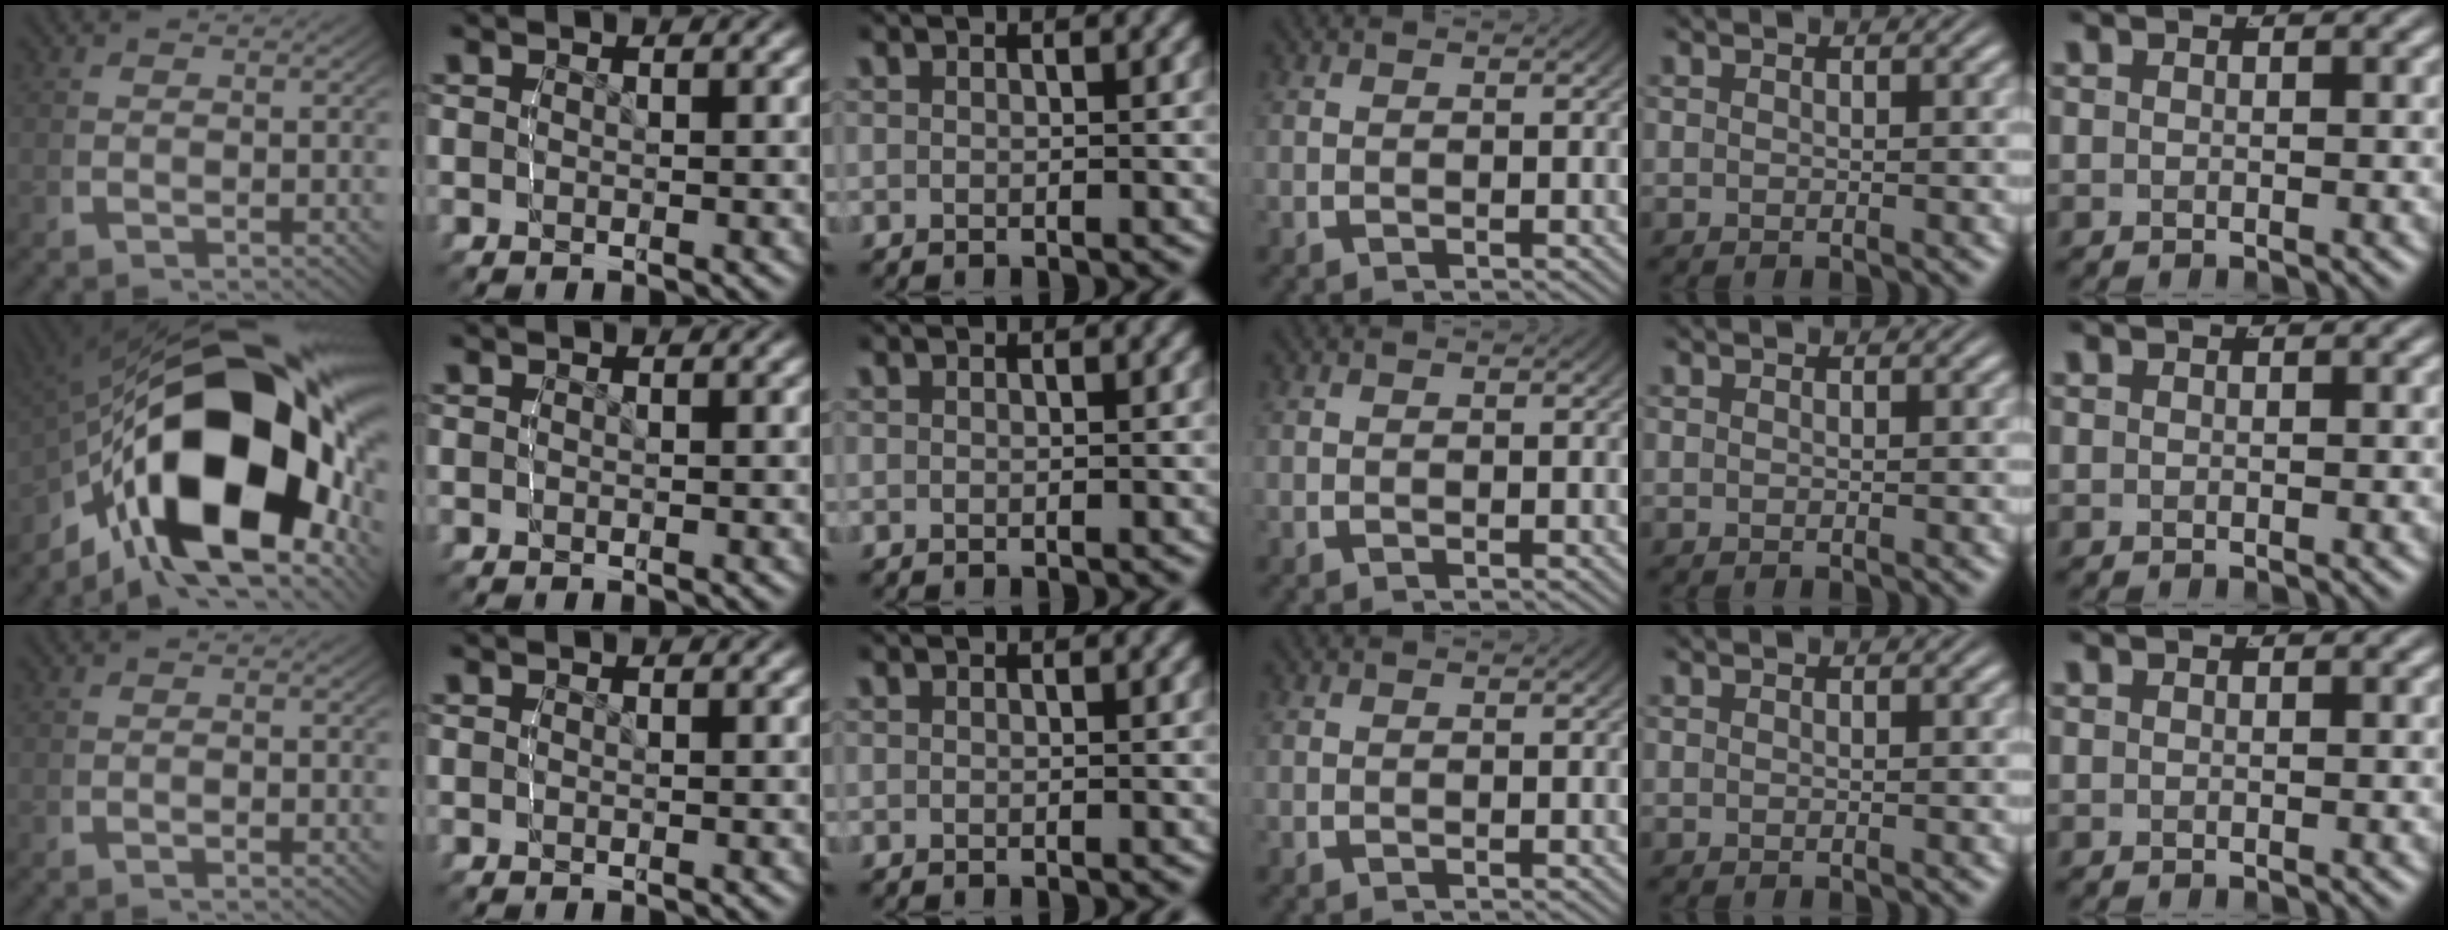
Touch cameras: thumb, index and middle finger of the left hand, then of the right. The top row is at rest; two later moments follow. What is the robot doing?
{"motion": "lift_and_place", "object": "toy banana"}